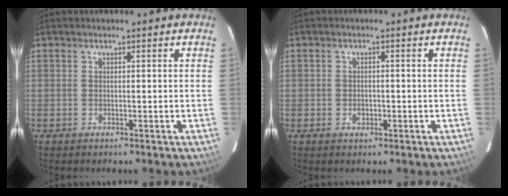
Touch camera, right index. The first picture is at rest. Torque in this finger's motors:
{"motor_torque": [0.18, 0.11, 0.01, -0.01]}